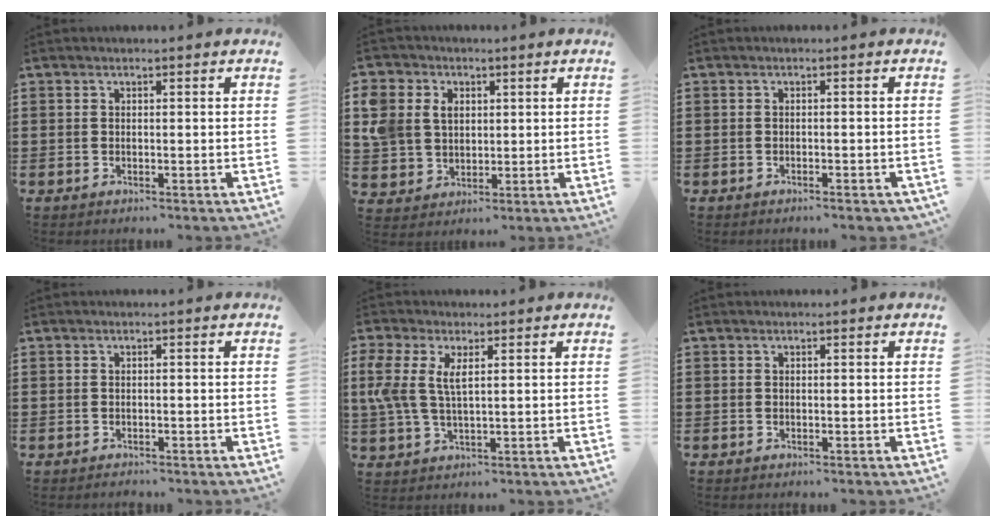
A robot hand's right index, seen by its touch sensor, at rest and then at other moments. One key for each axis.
{"total": 6.6, "fx": 1.8, "fy": 5.7, "fz": 2.7, "tx": -0.096, "ty": 0.014, "tz": 0.029}
{"total": 0.8, "fx": -0.6, "fy": 0.1, "fz": 0.5, "tx": -0.012, "ty": -0.003, "tz": -0.012}
{"total": 0.5, "fx": -0.5, "fy": 0.2, "fz": -0.1, "tx": 0.002, "ty": 0.004, "tz": -0.012}
{"total": 5.4, "fx": 1.7, "fy": 2.4, "fz": 4.5, "tx": -0.121, "ty": -0.003, "tz": 0.022}
{"total": 0.0}